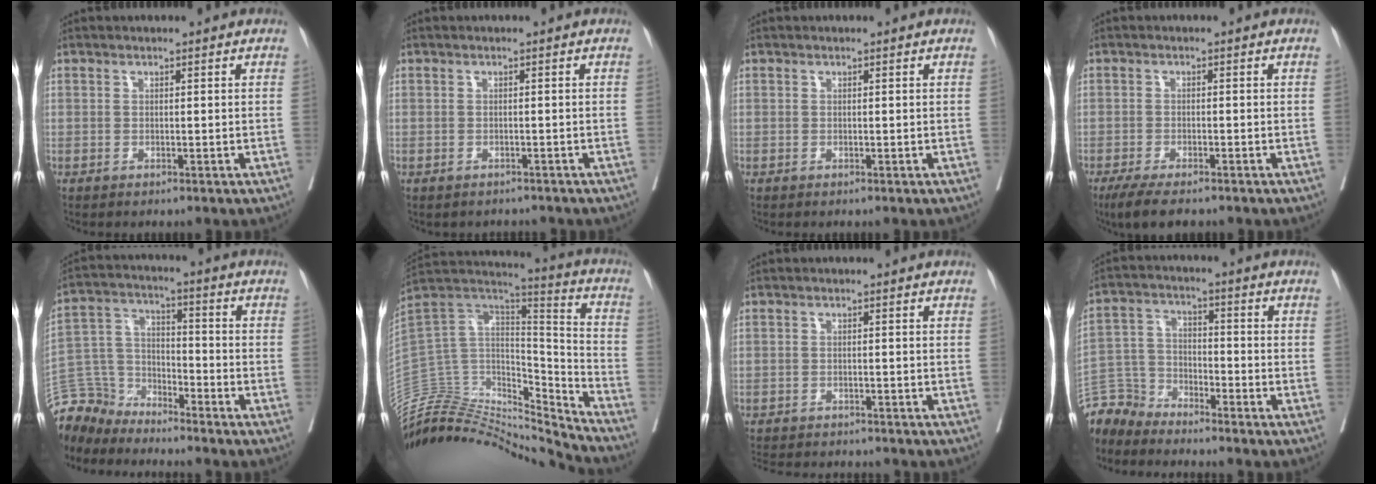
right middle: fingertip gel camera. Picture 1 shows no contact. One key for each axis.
{"total": 1.9, "fx": -1.8, "fy": 0.7, "fz": 0.1, "tx": -0.004, "ty": 0.000, "tz": -0.025}
{"total": 0.0}
{"total": 6.1, "fx": -4.7, "fy": 1.2, "fz": 3.6, "tx": -0.058, "ty": -0.013, "tz": -0.077}
{"total": 9.6, "fx": -9.4, "fy": 2.0, "fz": -0.1, "tx": -0.005, "ty": 0.024, "tz": -0.193}
{"total": 27.8, "fx": -26.7, "fy": 5.2, "fz": 5.5, "tx": -0.139, "ty": 0.033, "tz": -0.432}
{"total": 10.0, "fx": -9.3, "fy": 1.9, "fz": 3.1, "tx": -0.056, "ty": -0.006, "tz": -0.126}
{"total": 6.5, "fx": -6.4, "fy": 0.7, "fz": -0.8, "tx": 0.012, "ty": 0.009, "tz": -0.133}